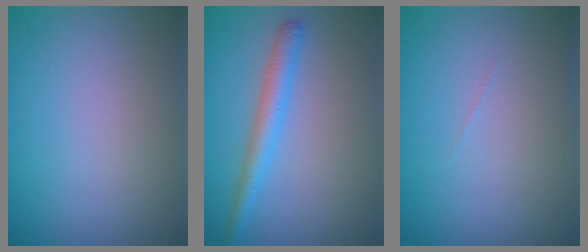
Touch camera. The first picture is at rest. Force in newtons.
{"total": 2.6, "press": 2.6, "slide": 0.1}
{"total": 0.0}